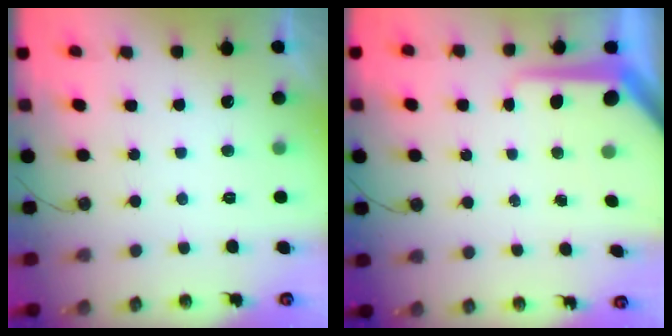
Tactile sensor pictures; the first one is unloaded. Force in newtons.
{"total": 7.9, "press": 7.8, "slide": 0.9}